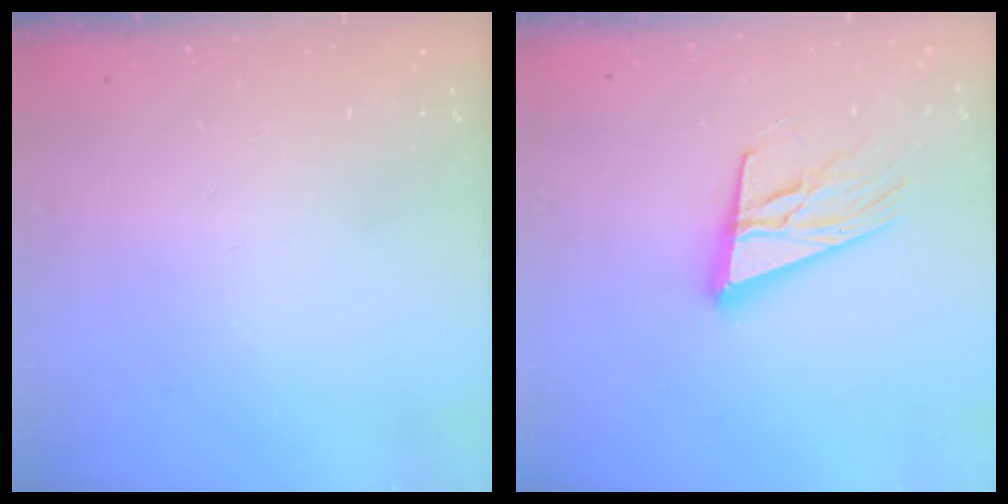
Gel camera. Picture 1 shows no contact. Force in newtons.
{"total": 17.0, "press": 16.5, "slide": 4.2}